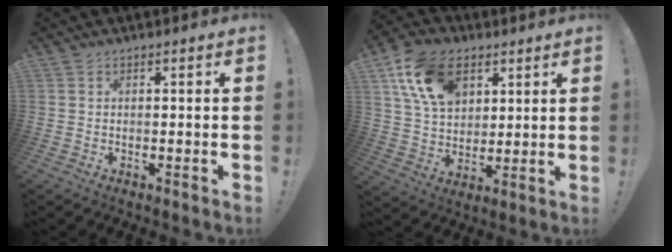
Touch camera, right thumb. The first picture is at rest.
{"total": 16.8, "force": [7.6, 11.5, 9.7], "torque": [-0.161, -0.018, 0.150]}